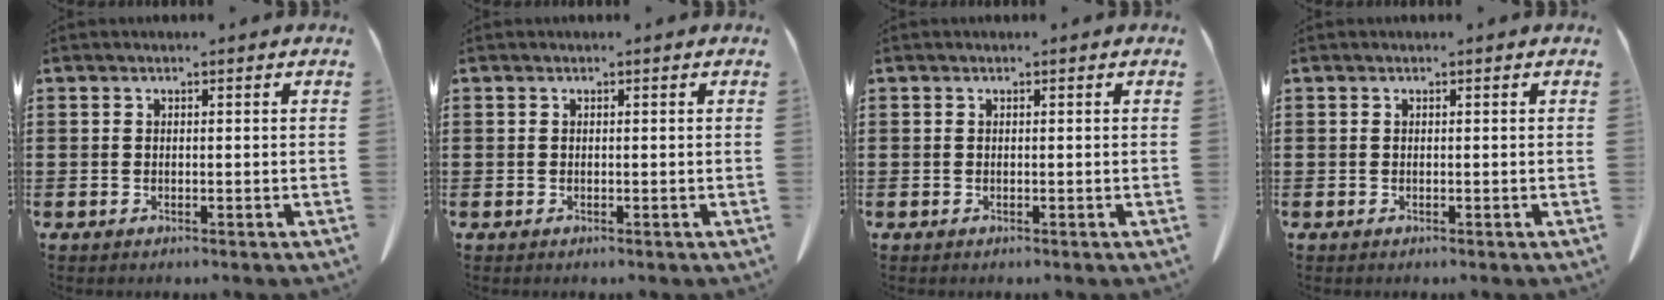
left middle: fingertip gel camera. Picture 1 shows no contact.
{"total": 0.0}
{"total": 0.0}
{"total": 0.0}